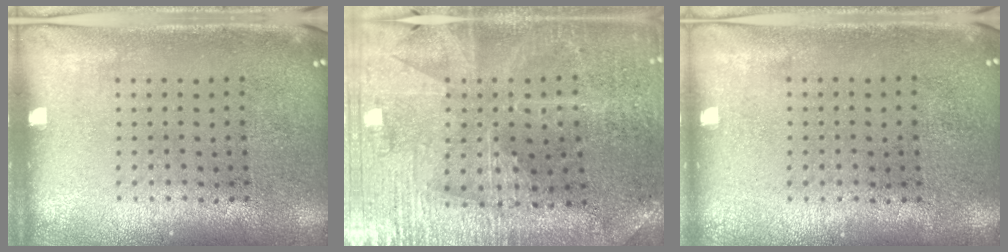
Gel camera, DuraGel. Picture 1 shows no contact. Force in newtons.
{"total": 2.0, "press": 2.0, "slide": 0.3}
{"total": 0.0}